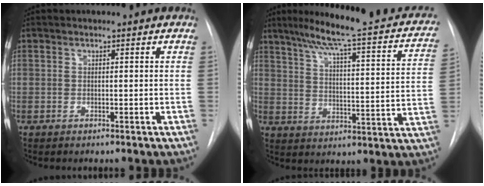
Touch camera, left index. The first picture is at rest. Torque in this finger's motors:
{"motor_torque": [0.04, -0.26, 0.11, 0.06]}